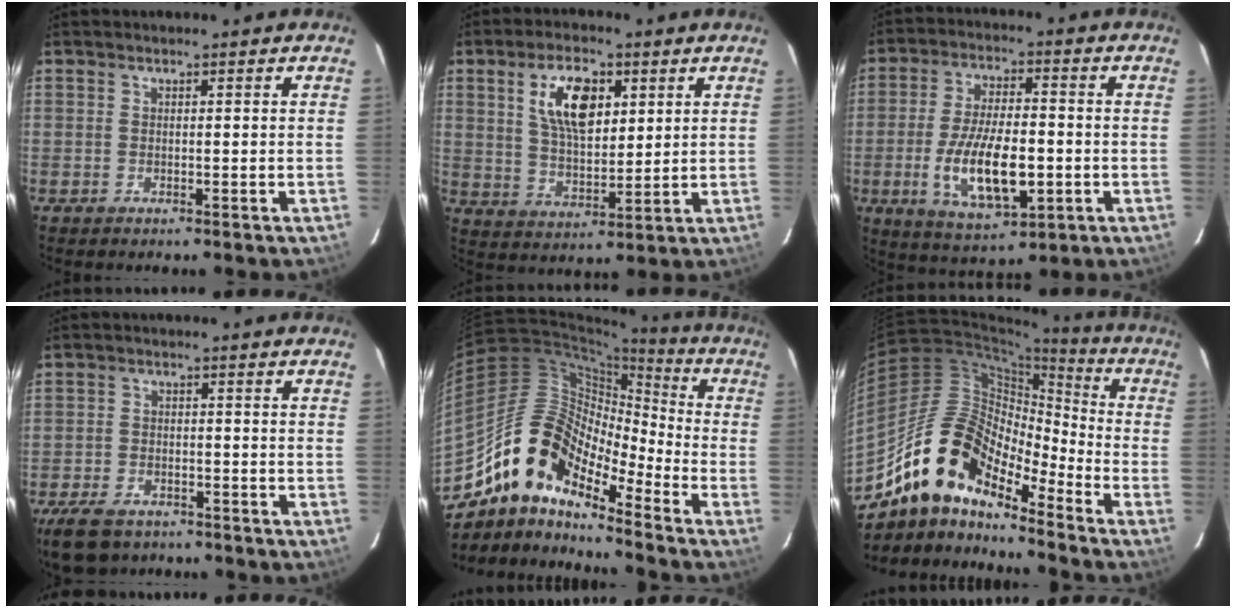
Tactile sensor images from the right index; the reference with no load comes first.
{"total": 10.9, "force": [4.2, 5.3, 8.5], "torque": [-0.156, 0.012, 0.082]}
{"total": 14.4, "force": [-3.4, 5.7, 12.8], "torque": [-0.250, -0.015, -0.051]}
{"total": 9.5, "force": [-7.0, 5.0, 4.2], "torque": [-0.111, -0.003, -0.120]}
{"total": 15.3, "force": [-11.1, 5.8, 8.8], "torque": [-0.145, 0.010, -0.225]}
{"total": 16.1, "force": [-12.2, 5.9, 8.7], "torque": [-0.148, 0.009, -0.243]}